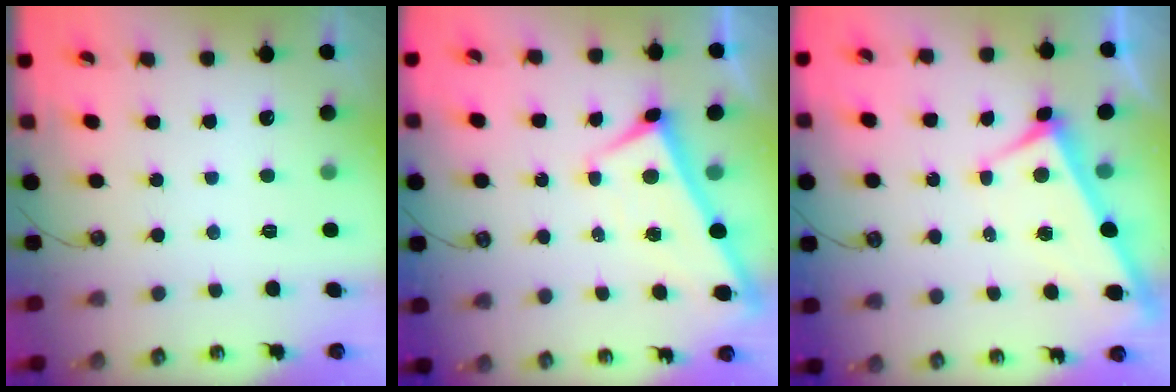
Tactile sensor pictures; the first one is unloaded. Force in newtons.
{"total": 2.2, "press": 2.2, "slide": 0.3}
{"total": 3.4, "press": 3.4, "slide": 0.5}